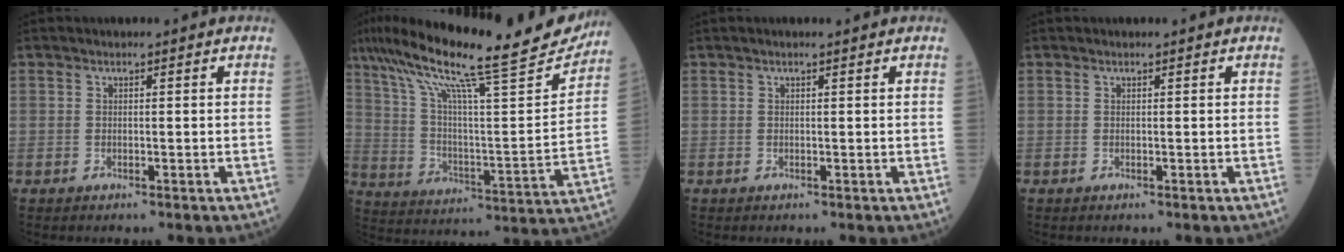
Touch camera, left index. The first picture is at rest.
{"total": 27.1, "force": [22.1, 2.5, 15.4], "torque": [-0.260, -0.008, 0.319]}
{"total": 0.7, "force": [0.6, -0.1, 0.4], "torque": [-0.011, 0.003, 0.010]}
{"total": 0.0}